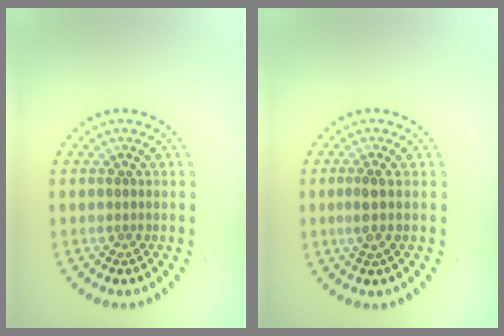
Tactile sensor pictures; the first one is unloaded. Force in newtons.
{"total": 1.6, "press": 1.3, "slide": 1.0}